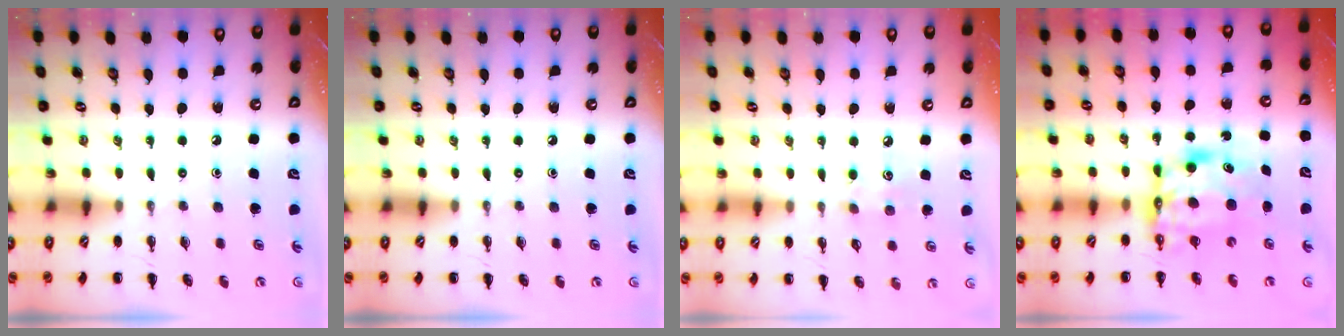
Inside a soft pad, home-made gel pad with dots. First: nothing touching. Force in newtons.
{"total": 0.0}
{"total": 5.8, "press": 5.6, "slide": 1.4}
{"total": 9.5, "press": 9.4, "slide": 1.7}